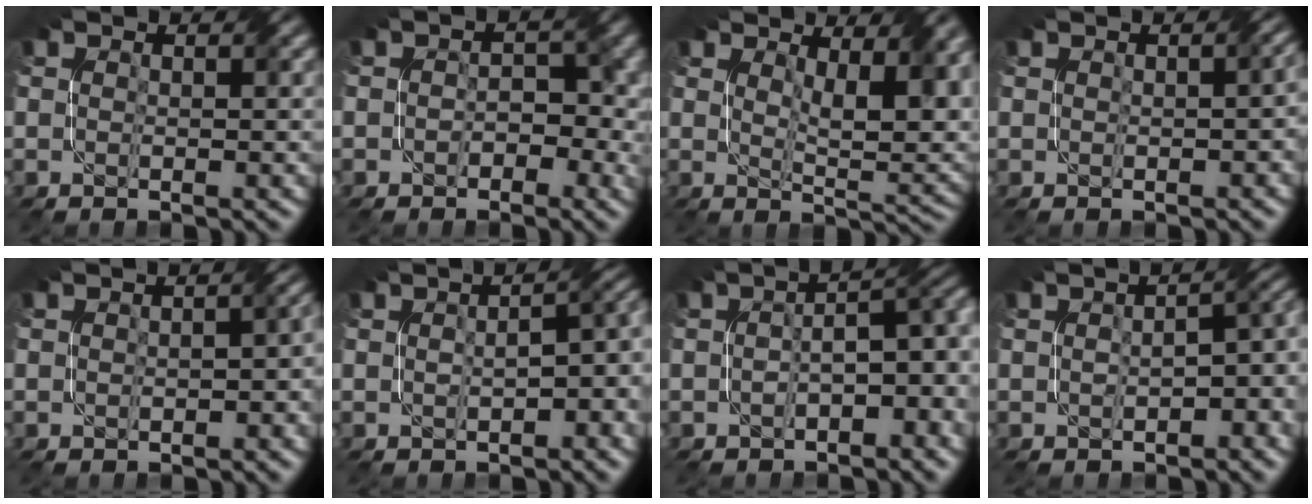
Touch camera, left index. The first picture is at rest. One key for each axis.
{"total": 2.7, "fx": -0.8, "fy": 2.0, "fz": 1.6, "tx": -0.009, "ty": 0.003, "tz": -0.007}
{"total": 7.0, "fx": 3.4, "fy": 2.5, "fz": 5.6, "tx": -0.081, "ty": 0.000, "tz": 0.068}
{"total": 3.0, "fx": 0.0, "fy": 1.7, "fz": 2.5, "tx": -0.013, "ty": 0.000, "tz": 0.013}
{"total": 4.2, "fx": -0.5, "fy": 2.4, "fz": 3.4, "tx": -0.017, "ty": 0.002, "tz": 0.004}
{"total": 5.6, "fx": -0.4, "fy": 2.6, "fz": 4.9, "tx": -0.053, "ty": 0.008, "tz": 0.006}
{"total": 5.6, "fx": -0.9, "fy": 2.6, "fz": 4.9, "tx": -0.059, "ty": 0.012, "tz": -0.010}
{"total": 5.2, "fx": -0.8, "fy": 2.6, "fz": 4.4, "tx": -0.043, "ty": 0.006, "tz": -0.003}